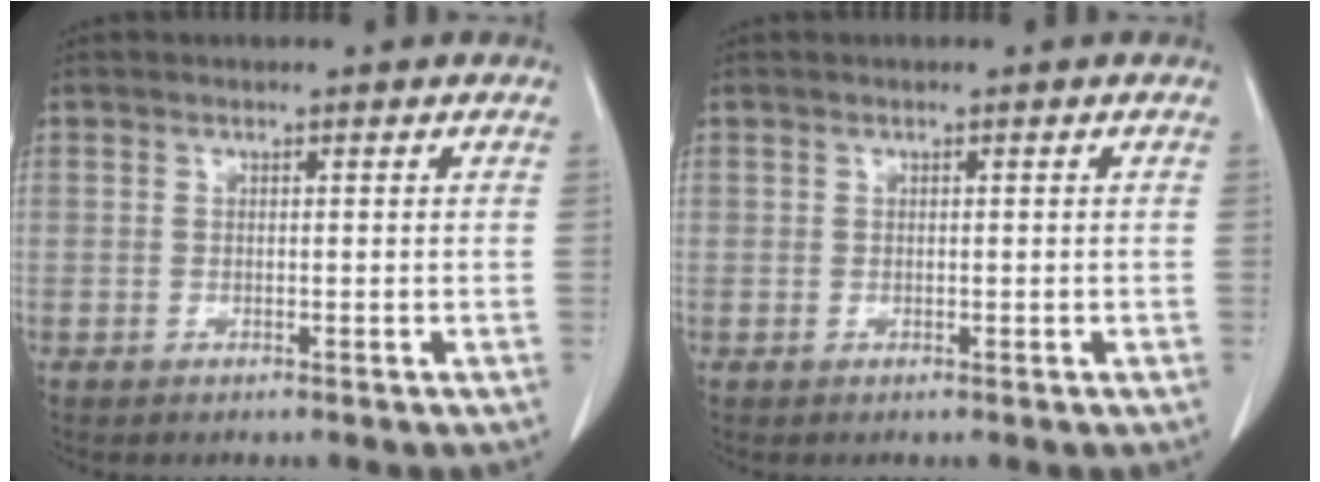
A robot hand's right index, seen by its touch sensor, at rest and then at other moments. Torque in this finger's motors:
{"motor_torque": [-0.04, 0.02, -0.02, 0.00]}